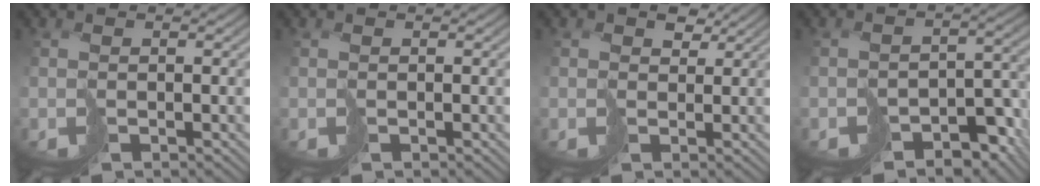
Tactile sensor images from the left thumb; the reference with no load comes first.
{"total": 0.0}
{"total": 2.4, "force": [1.6, 1.7, 0.7], "torque": [-0.014, 0.001, 0.034]}
{"total": 8.5, "force": [-6.2, 4.6, 3.7], "torque": [-0.049, -0.011, -0.071]}